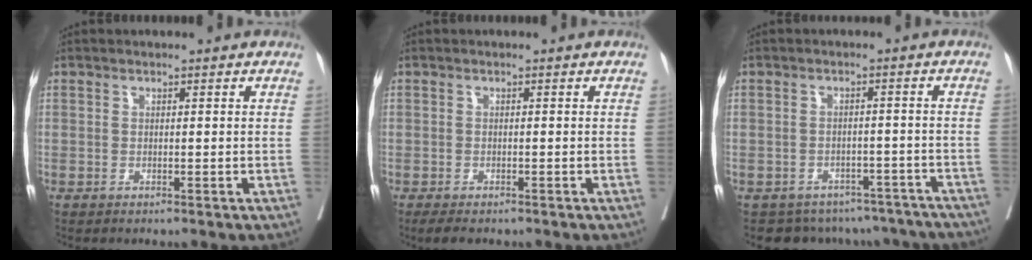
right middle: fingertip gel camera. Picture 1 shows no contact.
{"total": 2.6, "force": [-2.1, 0.9, 1.2], "torque": [-0.024, -0.008, -0.029]}
{"total": 13.1, "force": [-11.3, 6.3, 1.7], "torque": [-0.020, 0.023, -0.120]}